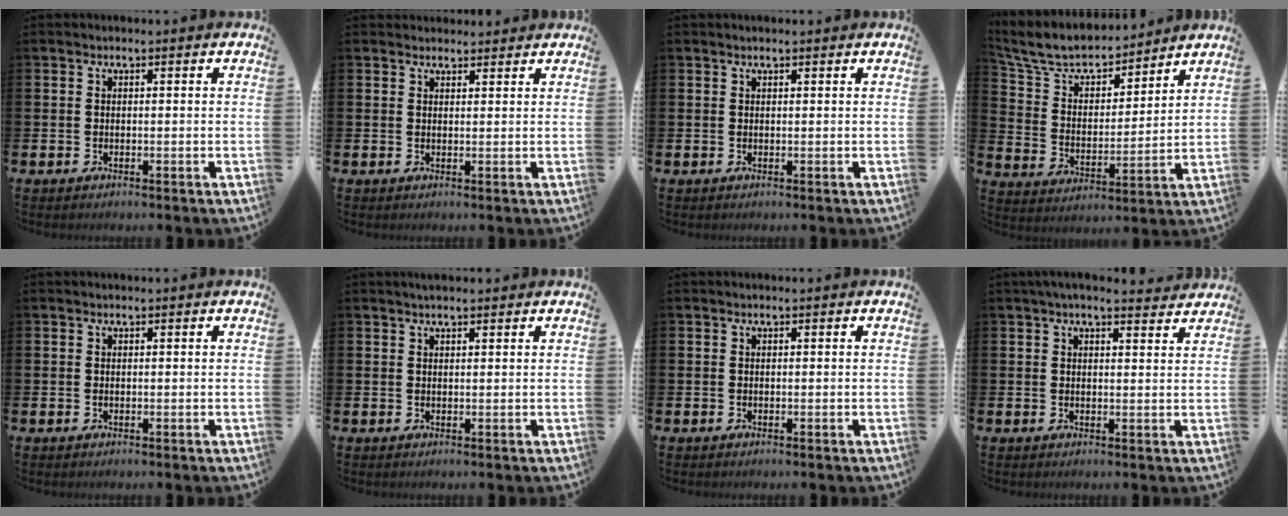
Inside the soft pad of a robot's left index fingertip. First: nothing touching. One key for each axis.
{"total": 1.9, "fx": 1.8, "fy": 0.6, "fz": -0.1, "tx": 0.010, "ty": -0.007, "tz": 0.033}
{"total": 0.7, "fx": 0.6, "fy": 0.1, "fz": 0.2, "tx": -0.002, "ty": 0.000, "tz": 0.011}
{"total": 8.1, "fx": 7.4, "fy": 2.5, "fz": 2.3, "tx": -0.086, "ty": -0.049, "tz": 0.131}
{"total": 0.0}
{"total": 1.5, "fx": 1.5, "fy": 0.2, "fz": 0.4, "tx": -0.006, "ty": 0.002, "tz": 0.026}
{"total": 0.0}
{"total": 3.3, "fx": 3.1, "fy": 0.3, "fz": 1.2, "tx": -0.026, "ty": -0.009, "tz": 0.055}